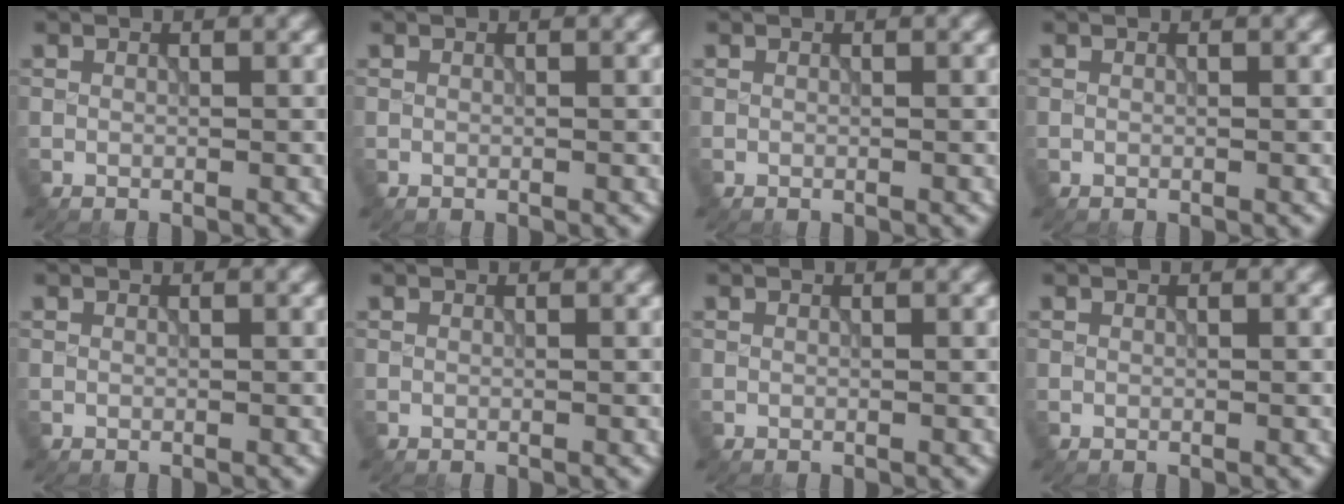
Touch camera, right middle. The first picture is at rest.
{"total": 0.0}
{"total": 0.0}
{"total": 0.0}
{"total": 0.0}
{"total": 0.0}
{"total": 0.0}
{"total": 0.0}